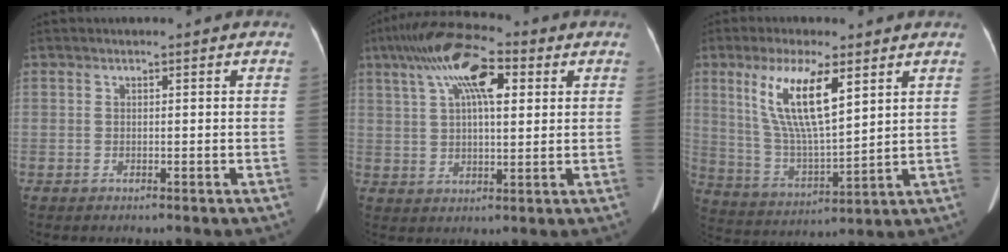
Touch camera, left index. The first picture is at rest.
{"total": 12.7, "force": [5.3, 4.1, 10.8], "torque": [-0.206, 0.037, 0.089]}
{"total": 12.2, "force": [5.3, 2.5, 10.7], "torque": [-0.223, 0.001, 0.105]}